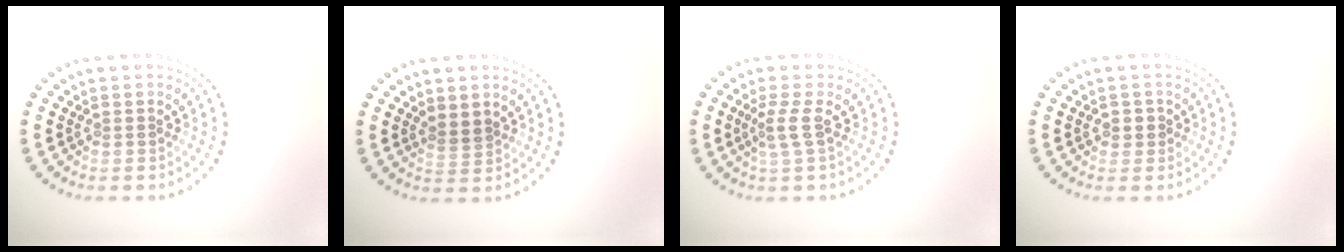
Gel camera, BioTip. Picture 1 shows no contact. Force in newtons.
{"total": 1.2, "press": 1.0, "slide": 0.8}
{"total": 1.7, "press": 1.3, "slide": 1.0}
{"total": 1.2, "press": 1.1, "slide": 0.5}